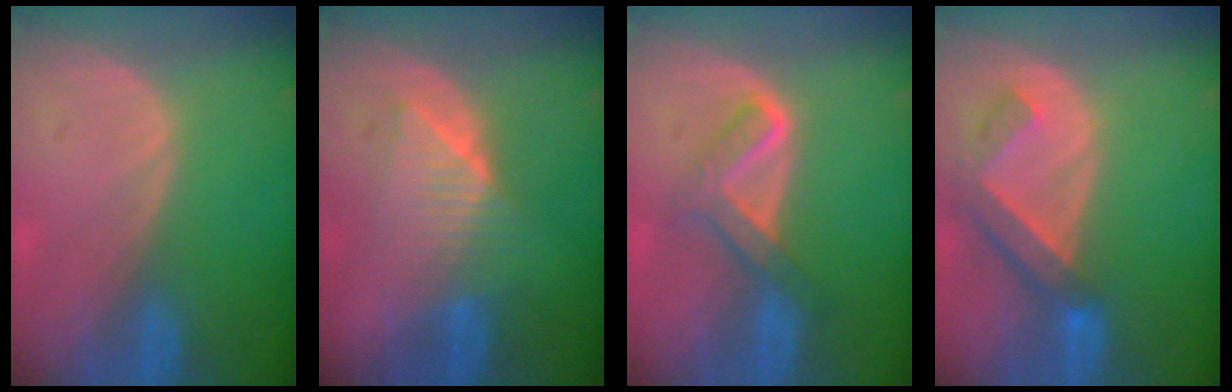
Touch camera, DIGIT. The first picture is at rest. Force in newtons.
{"total": 6.4, "press": 6.3, "slide": 1.1}
{"total": 5.3, "press": 5.3, "slide": 0.2}
{"total": 6.4, "press": 5.8, "slide": 2.7}